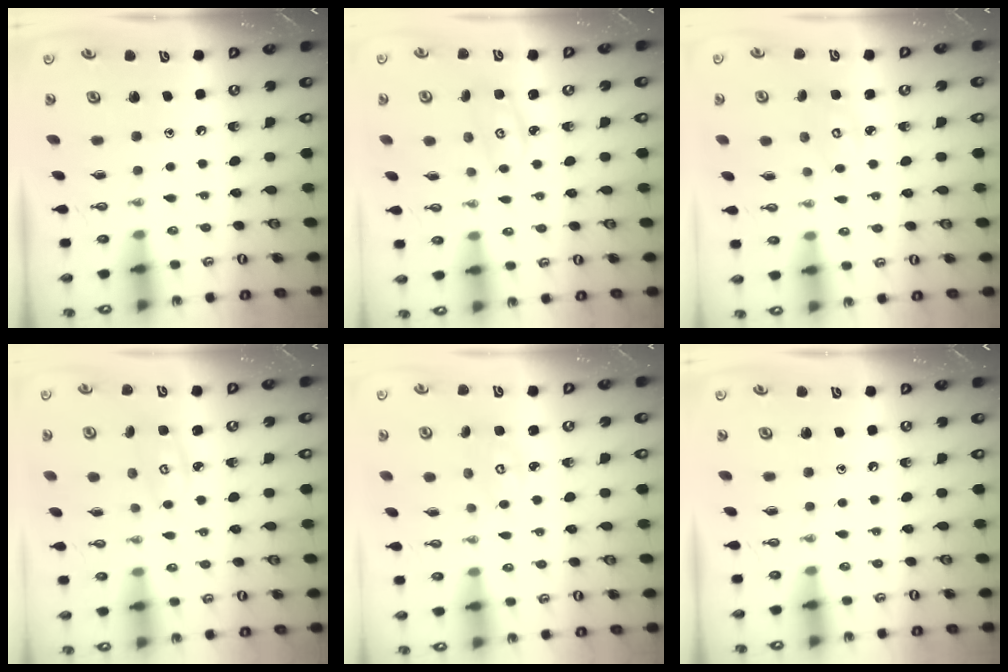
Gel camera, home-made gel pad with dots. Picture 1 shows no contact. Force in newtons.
{"total": 2.8, "press": 2.8, "slide": 0.3}
{"total": 2.7, "press": 2.7, "slide": 0.0}
{"total": 2.8, "press": 2.8, "slide": 0.2}
{"total": 3.6, "press": 3.6, "slide": 0.4}
{"total": 0.0}